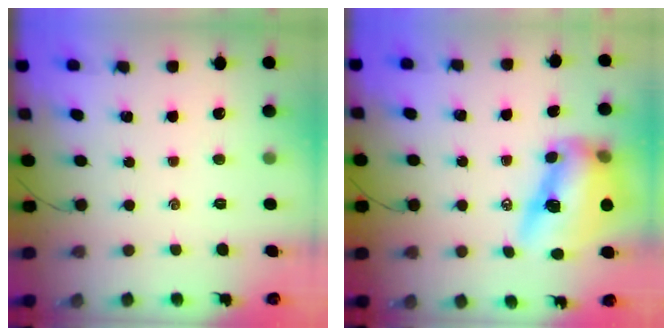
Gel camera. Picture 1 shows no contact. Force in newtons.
{"total": 13.1, "press": 12.8, "slide": 2.7}